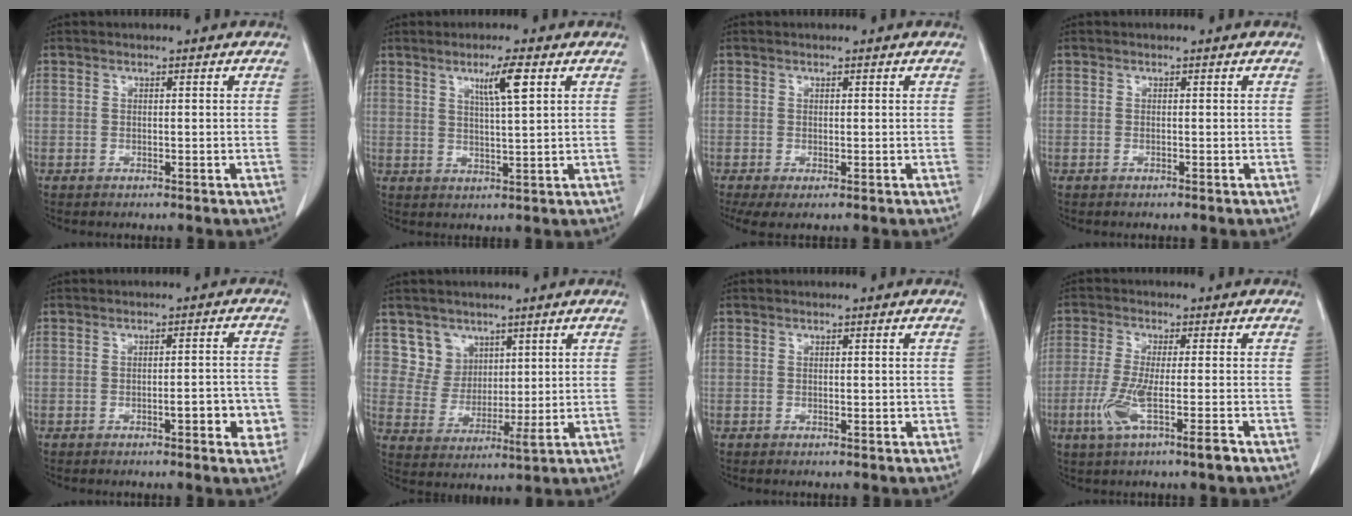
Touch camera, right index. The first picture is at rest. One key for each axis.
{"total": 5.1, "fx": 2.4, "fy": -0.1, "fz": 4.5, "tx": -0.076, "ty": -0.002, "tz": 0.040}
{"total": 2.8, "fx": -1.0, "fy": 1.0, "fz": 2.4, "tx": -0.043, "ty": -0.007, "tz": -0.013}
{"total": 0.0}
{"total": 5.3, "fx": -2.1, "fy": 1.3, "fz": 4.7, "tx": -0.053, "ty": 0.008, "tz": -0.023}
{"total": 5.9, "fx": 3.8, "fy": 4.5, "fz": 0.6, "tx": -0.010, "ty": 0.000, "tz": 0.081}
{"total": 0.6, "fx": -0.1, "fy": 0.2, "fz": 0.6, "tx": -0.007, "ty": 0.001, "tz": 0.000}
{"total": 7.5, "fx": -3.3, "fy": 0.0, "fz": 6.7, "tx": -0.135, "ty": -0.021, "tz": -0.062}